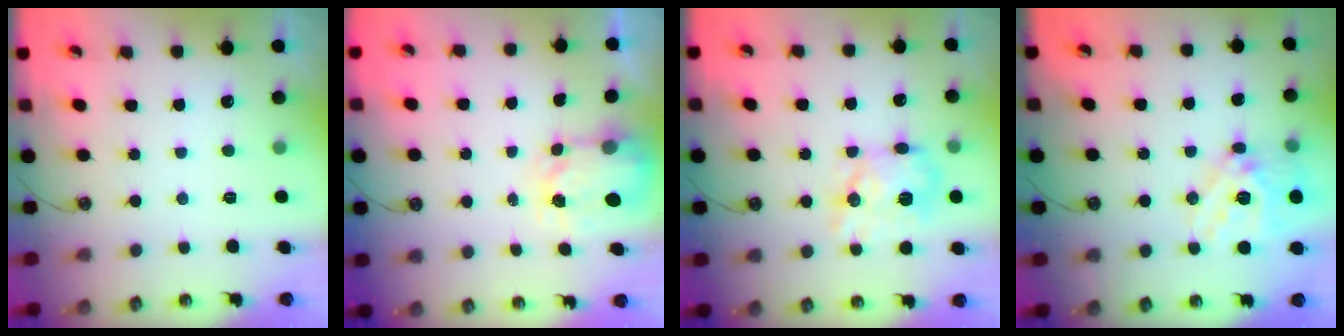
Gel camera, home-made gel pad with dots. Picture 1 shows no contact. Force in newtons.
{"total": 3.9, "press": 3.8, "slide": 0.6}
{"total": 12.8, "press": 12.8, "slide": 0.2}
{"total": 18.3, "press": 18.2, "slide": 1.9}